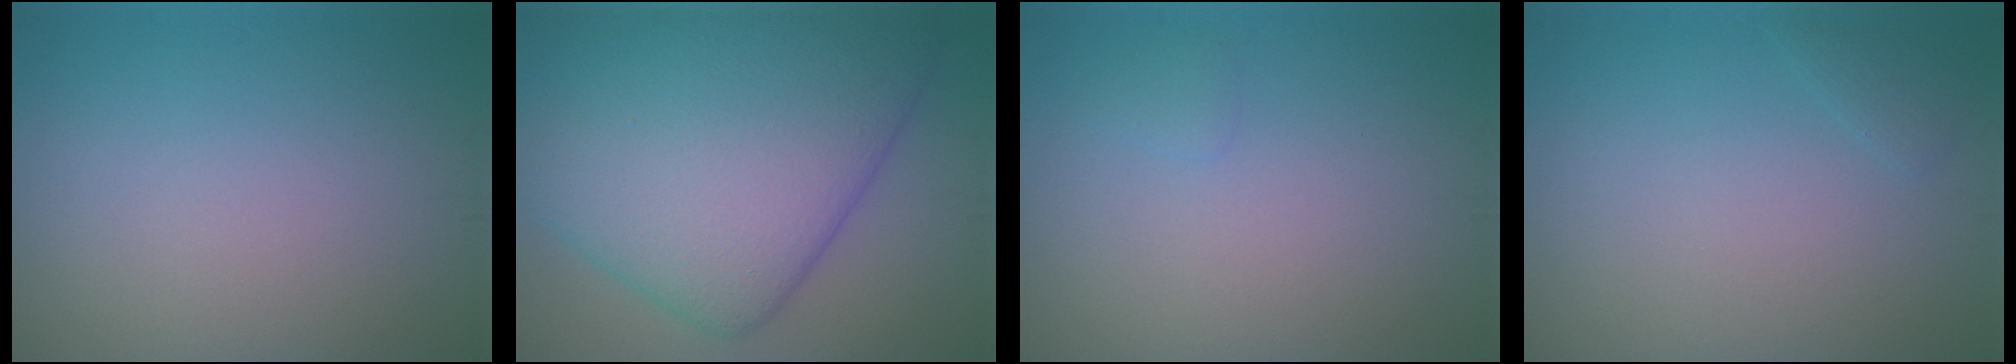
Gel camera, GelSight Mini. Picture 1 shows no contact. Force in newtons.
{"total": 14.2, "press": 14.2, "slide": 0.2}
{"total": 0.6, "press": 0.6, "slide": 0.1}
{"total": 0.9, "press": 0.9, "slide": 0.1}